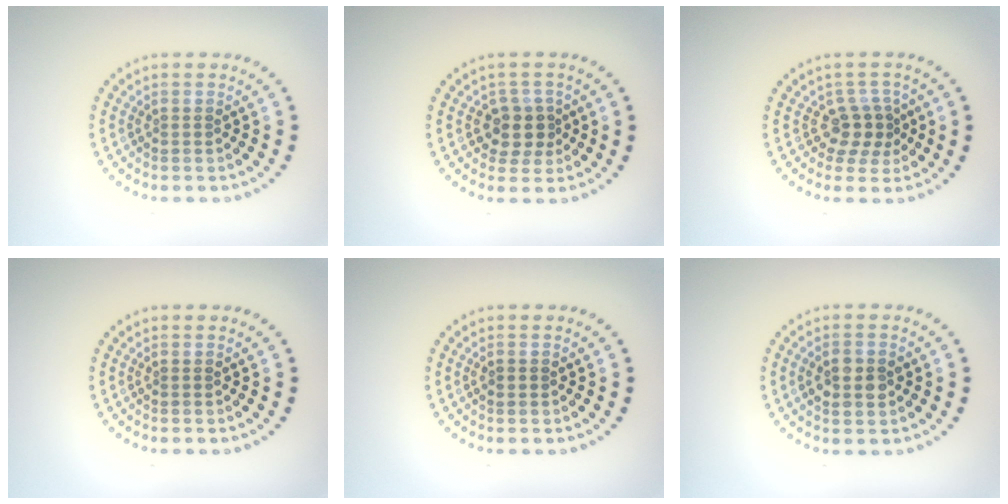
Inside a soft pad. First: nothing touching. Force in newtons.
{"total": 2.6, "press": 2.3, "slide": 1.2}
{"total": 2.7, "press": 2.1, "slide": 1.7}
{"total": 0.0}
{"total": 0.9, "press": 0.8, "slide": 0.1}
{"total": 2.9, "press": 2.9, "slide": 0.0}